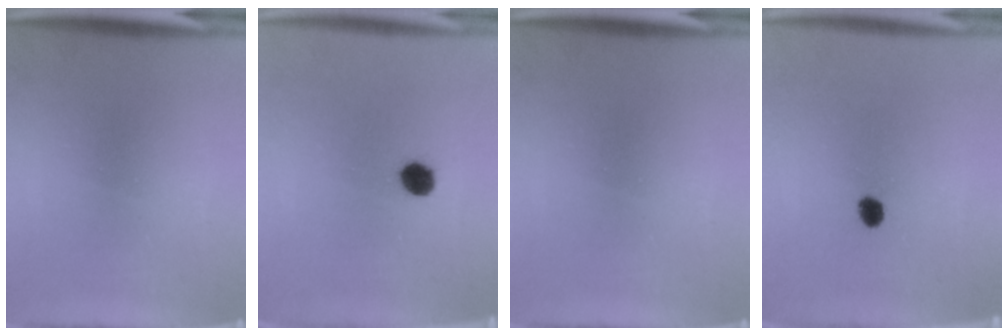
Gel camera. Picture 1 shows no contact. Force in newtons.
{"total": 3.9}
{"total": 0.0}
{"total": 2.3}